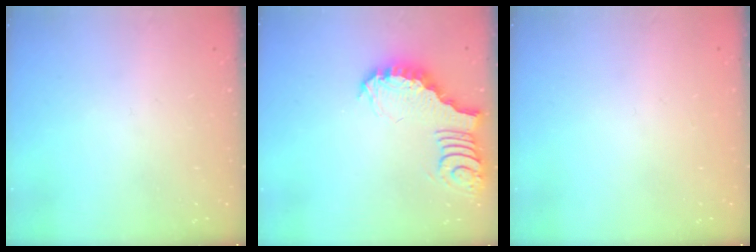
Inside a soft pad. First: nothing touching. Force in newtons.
{"total": 3.9, "press": 3.9, "slide": 0.6}
{"total": 1.4, "press": 1.4, "slide": 0.1}